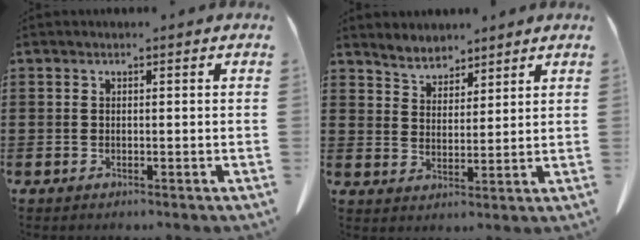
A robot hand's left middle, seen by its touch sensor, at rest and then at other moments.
{"total": 4.0, "force": [3.8, 1.2, 0.0], "torque": [-0.016, -0.012, 0.072]}